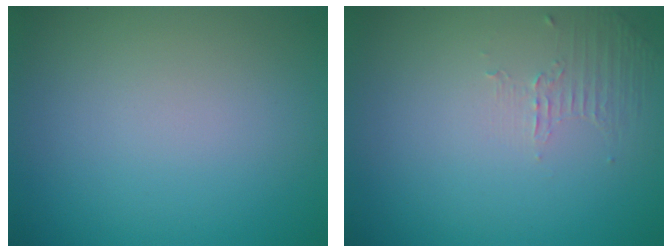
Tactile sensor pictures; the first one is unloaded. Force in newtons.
{"total": 1.1, "press": 0.2, "slide": 1.0}